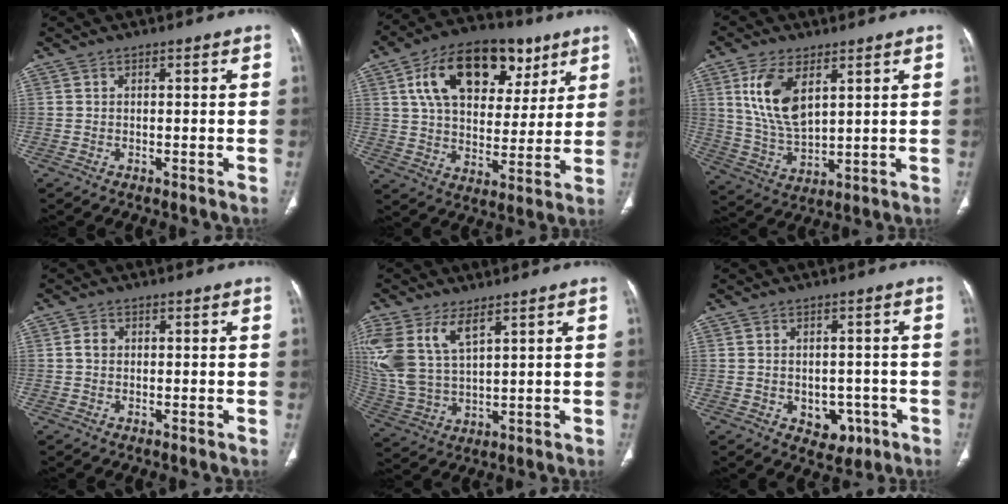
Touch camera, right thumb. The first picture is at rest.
{"total": 21.8, "force": [9.6, 13.3, 14.3], "torque": [-0.197, -0.003, 0.153]}
{"total": 11.8, "force": [4.5, 6.0, 9.1], "torque": [-0.172, -0.020, 0.098]}
{"total": 1.7, "force": [0.1, 1.4, 0.9], "torque": [-0.014, 0.004, 0.000]}
{"total": 13.7, "force": [6.8, 6.9, 9.8], "torque": [-0.218, -0.014, 0.148]}
{"total": 6.0, "force": [-2.0, 4.5, 3.5], "torque": [-0.021, 0.017, -0.015]}